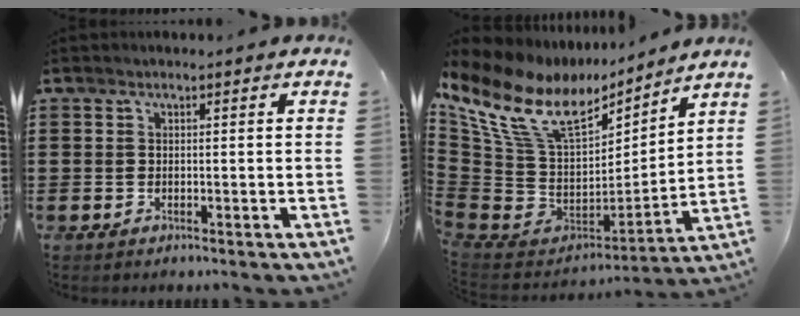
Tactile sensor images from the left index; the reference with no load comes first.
{"total": 15.4, "force": [7.7, 8.3, 10.4], "torque": [-0.250, -0.037, 0.131]}